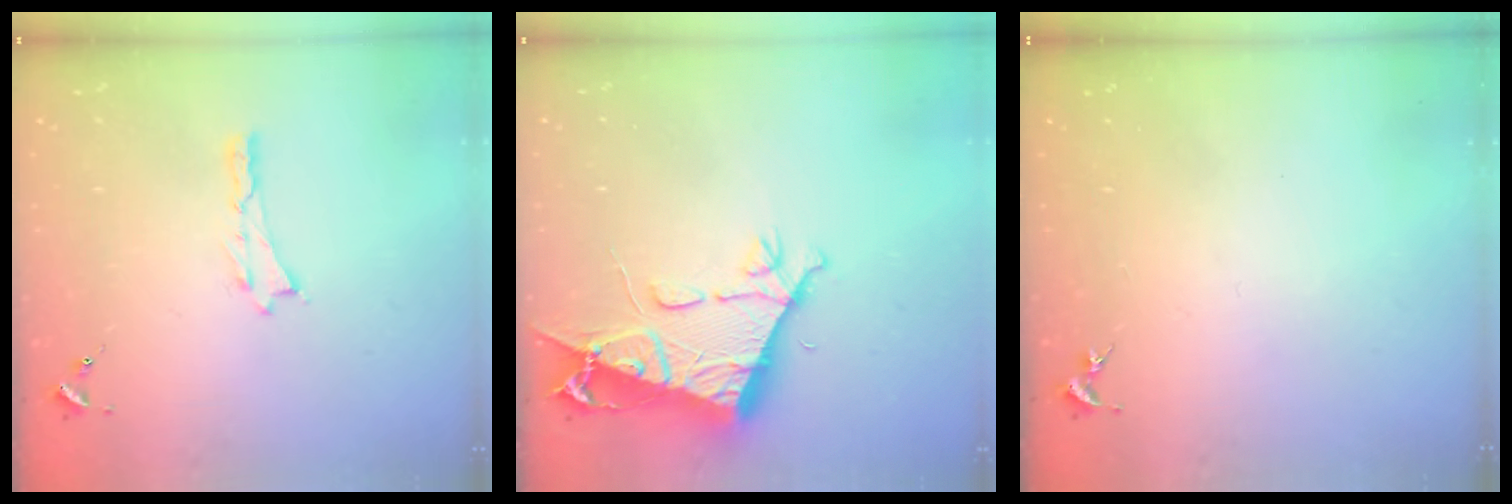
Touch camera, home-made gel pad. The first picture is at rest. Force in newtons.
{"total": 10.1, "press": 10.0, "slide": 1.3}
{"total": 0.0}